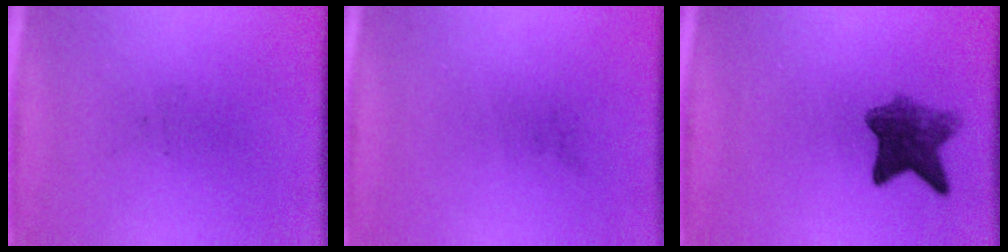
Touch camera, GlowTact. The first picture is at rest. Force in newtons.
{"total": 0.0}
{"total": 6.1}